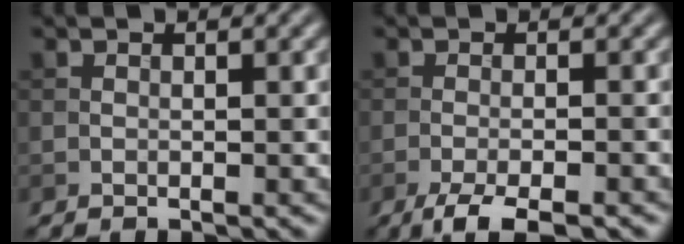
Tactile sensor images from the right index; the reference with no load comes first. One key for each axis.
{"total": 3.9, "fx": -2.7, "fy": 0.7, "fz": 2.7, "tx": -0.049, "ty": -0.004, "tz": -0.050}